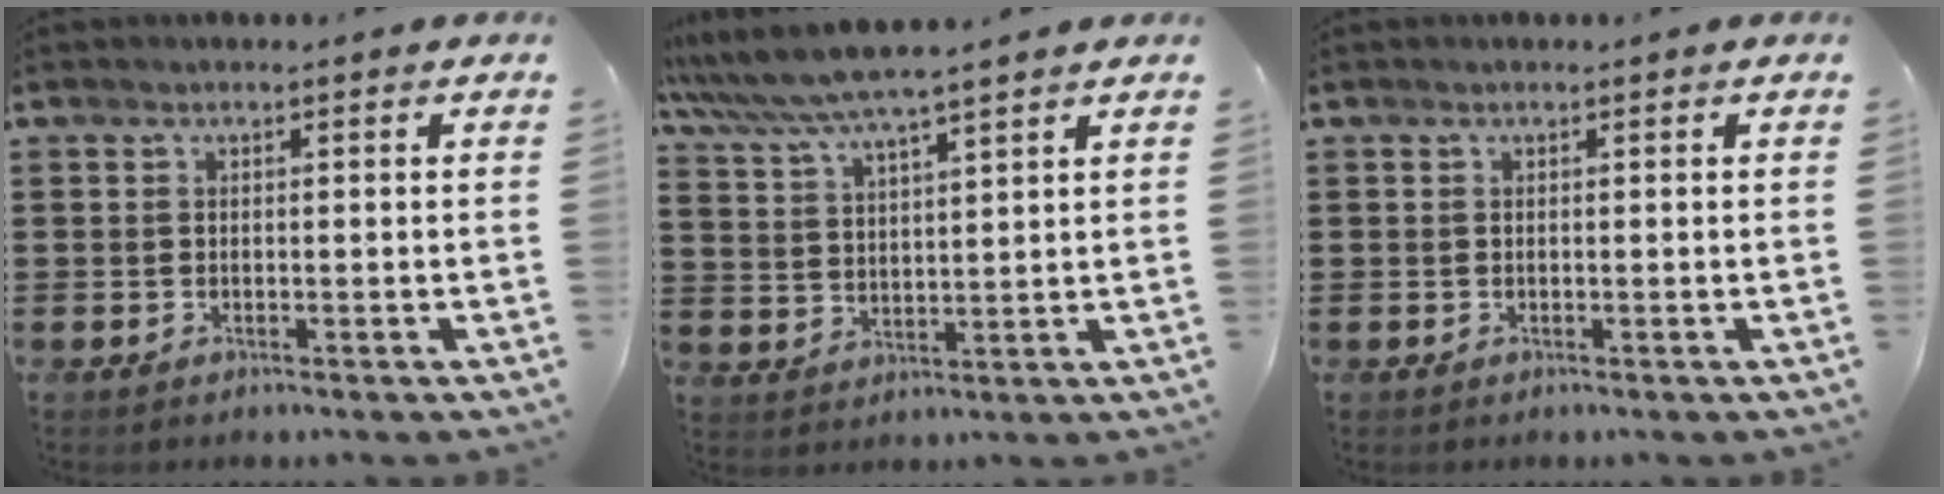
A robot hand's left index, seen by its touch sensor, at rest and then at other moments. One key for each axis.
{"total": 5.9, "fx": 5.3, "fy": 0.0, "fz": 2.6, "tx": -0.069, "ty": -0.025, "tz": 0.091}
{"total": 0.0}